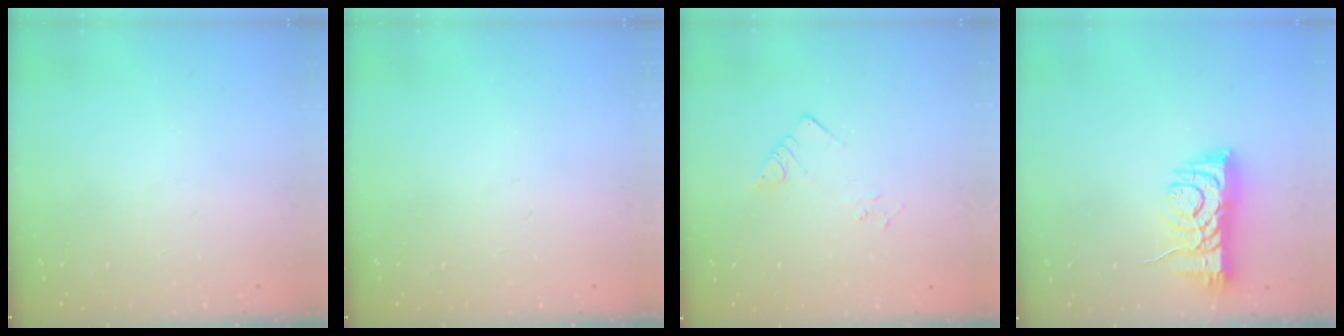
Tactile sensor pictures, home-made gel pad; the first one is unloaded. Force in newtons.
{"total": 0.0}
{"total": 2.2, "press": 2.2, "slide": 0.2}
{"total": 7.6, "press": 7.5, "slide": 1.2}